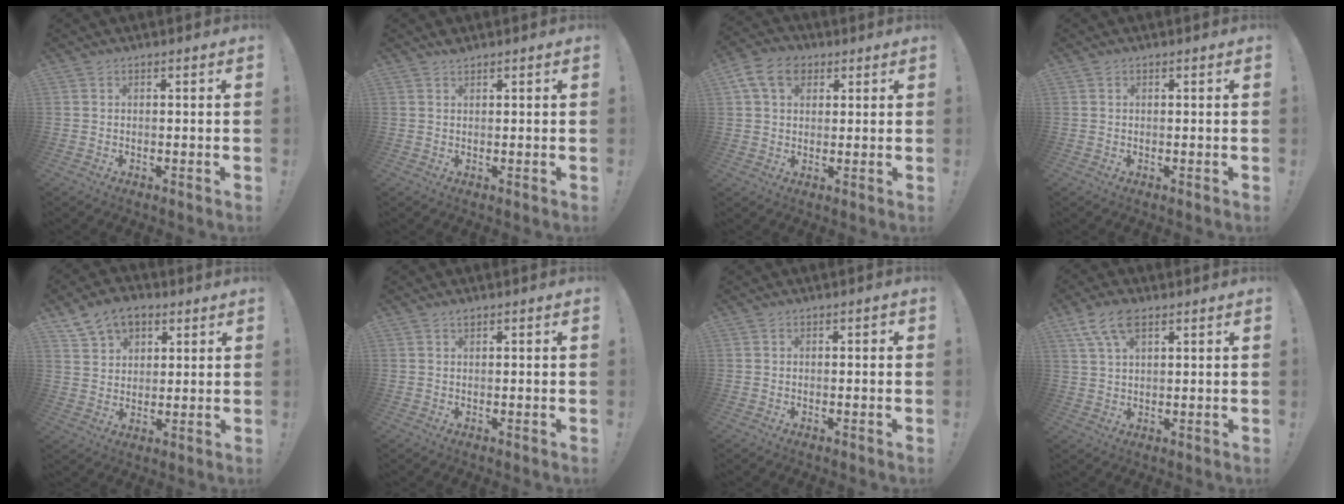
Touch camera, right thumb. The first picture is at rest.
{"total": 1.4, "force": [1.3, 0.3, 0.3], "torque": [0.002, -0.007, 0.023]}
{"total": 9.8, "force": [4.1, 7.0, 5.5], "torque": [-0.085, -0.003, 0.079]}
{"total": 0.0}
{"total": 9.4, "force": [5.8, 6.3, 3.7], "torque": [-0.062, -0.026, 0.112]}
{"total": 0.8, "force": [0.8, 0.1, 0.2], "torque": [0.003, -0.004, 0.014]}
{"total": 0.5, "force": [-0.2, 0.4, 0.3], "torque": [-0.004, 0.003, -0.004]}
{"total": 8.1, "force": [4.3, 3.9, 5.7], "torque": [-0.098, -0.007, 0.083]}